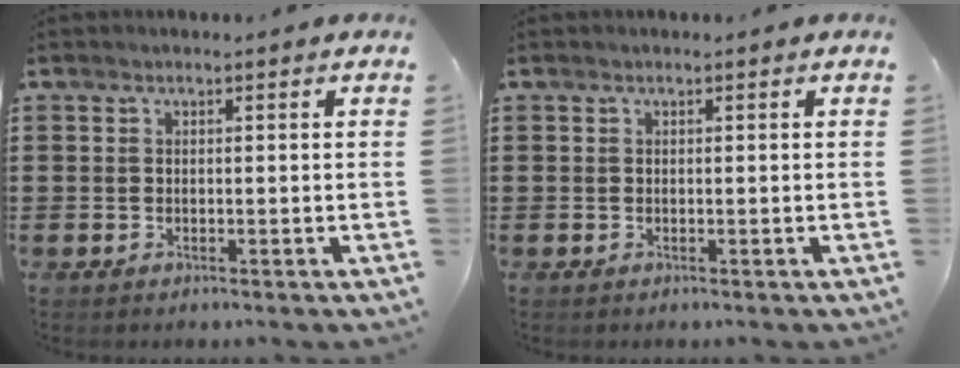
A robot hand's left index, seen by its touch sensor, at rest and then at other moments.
{"total": 0.0}